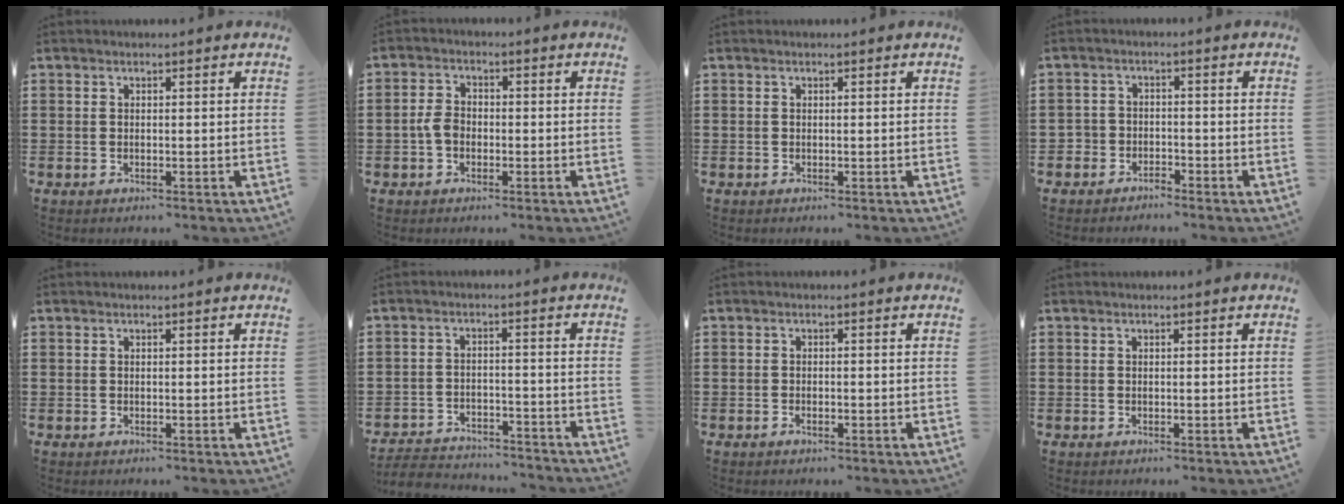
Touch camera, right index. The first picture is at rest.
{"total": 3.2, "force": [-1.0, 2.1, 2.2], "torque": [-0.057, -0.001, -0.023]}
{"total": 0.0}
{"total": 2.6, "force": [-2.4, 0.9, -0.3], "torque": [-0.004, -0.002, -0.053]}
{"total": 0.0}
{"total": 3.8, "force": [-3.8, 0.4, 0.3], "torque": [-0.016, 0.001, -0.081]}
{"total": 0.6, "force": [-0.4, 0.2, 0.4], "torque": [-0.010, -0.004, -0.006]}
{"total": 0.0}